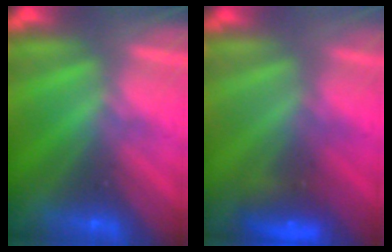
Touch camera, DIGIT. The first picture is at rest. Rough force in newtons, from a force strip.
{"total": 2.9}